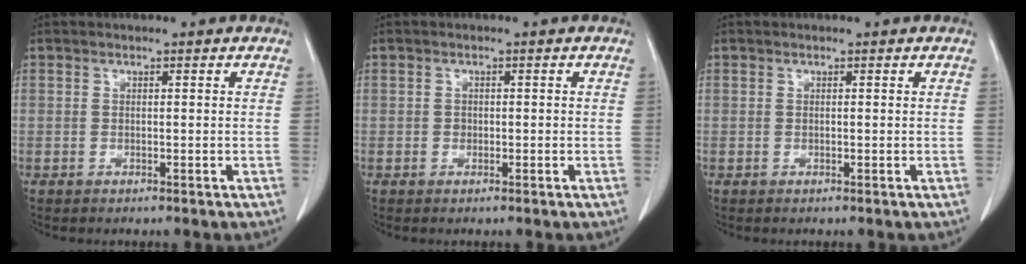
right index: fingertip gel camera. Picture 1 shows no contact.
{"total": 0.8, "force": [-0.2, 0.7, 0.3], "torque": [-0.001, 0.003, -0.003]}
{"total": 0.0}